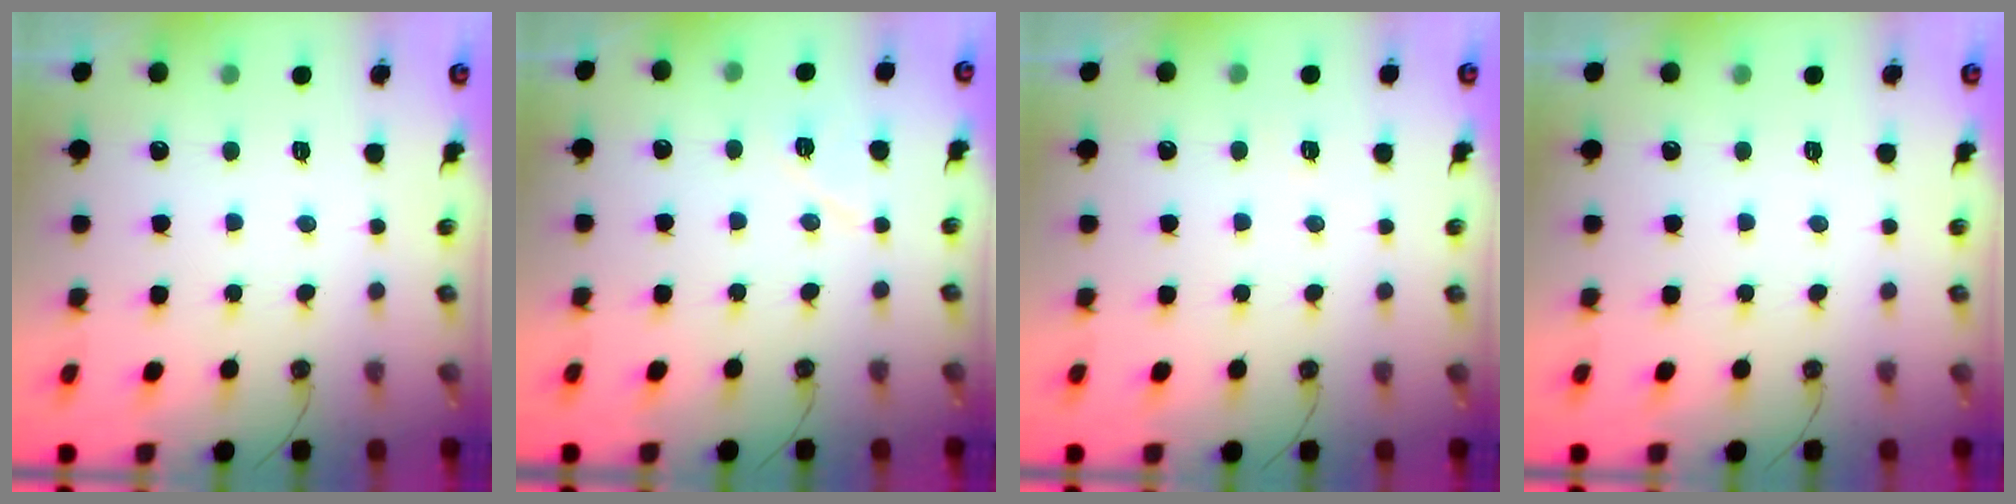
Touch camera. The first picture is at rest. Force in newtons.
{"total": 5.9, "press": 5.8, "slide": 0.8}
{"total": 3.2, "press": 3.1, "slide": 0.7}
{"total": 0.0}